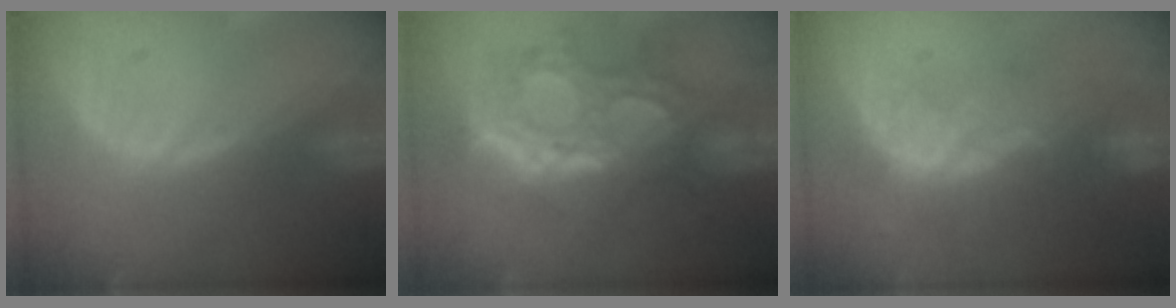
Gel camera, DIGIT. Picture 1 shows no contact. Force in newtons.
{"total": 12.1, "press": 10.8, "slide": 5.5}
{"total": 8.1, "press": 7.5, "slide": 3.1}